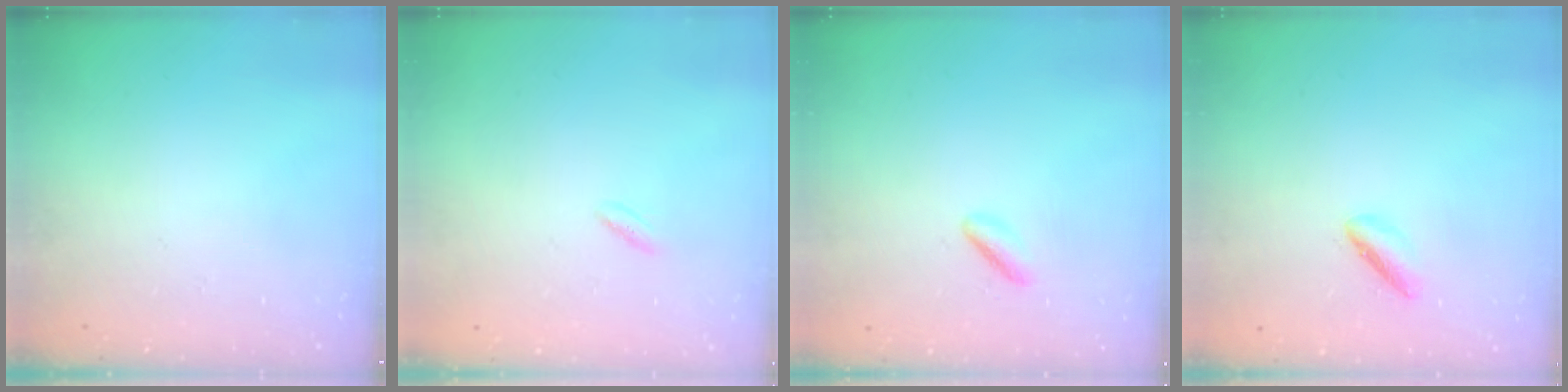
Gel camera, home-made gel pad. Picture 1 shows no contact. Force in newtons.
{"total": 1.8, "press": 1.6, "slide": 0.8}
{"total": 3.0, "press": 2.9, "slide": 0.8}
{"total": 2.3, "press": 2.2, "slide": 0.4}